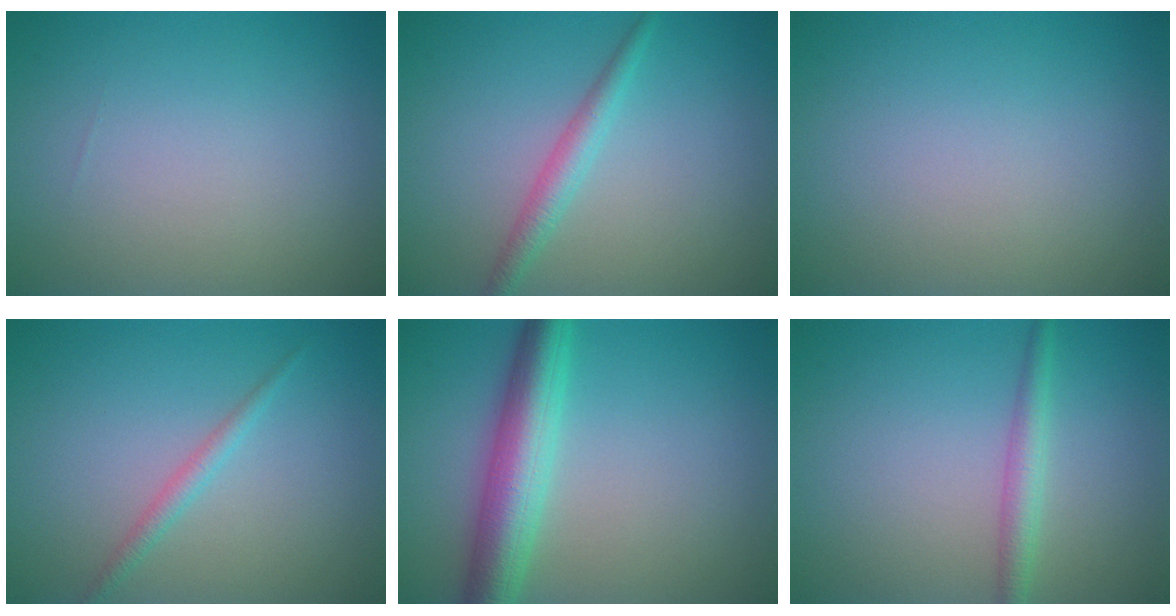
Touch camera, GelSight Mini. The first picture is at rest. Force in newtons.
{"total": 2.0, "press": 2.0, "slide": 0.0}
{"total": 0.0}
{"total": 1.4, "press": 1.4, "slide": 0.0}
{"total": 6.0, "press": 6.0, "slide": 0.1}
{"total": 2.1, "press": 2.1, "slide": 0.1}